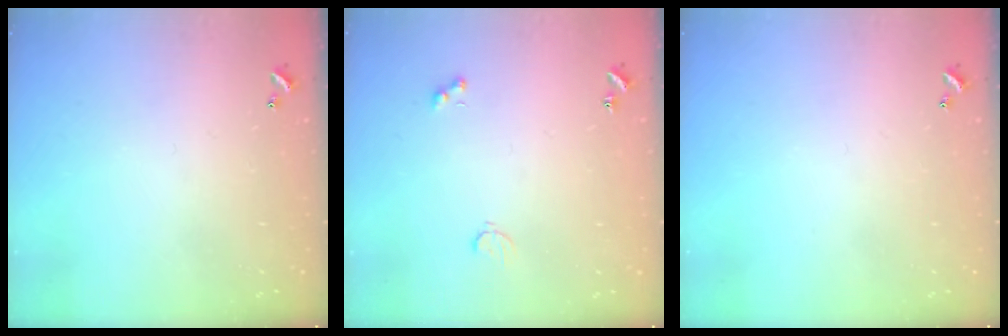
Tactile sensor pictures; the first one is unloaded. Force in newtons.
{"total": 2.3, "press": 2.1, "slide": 0.8}
{"total": 0.0}